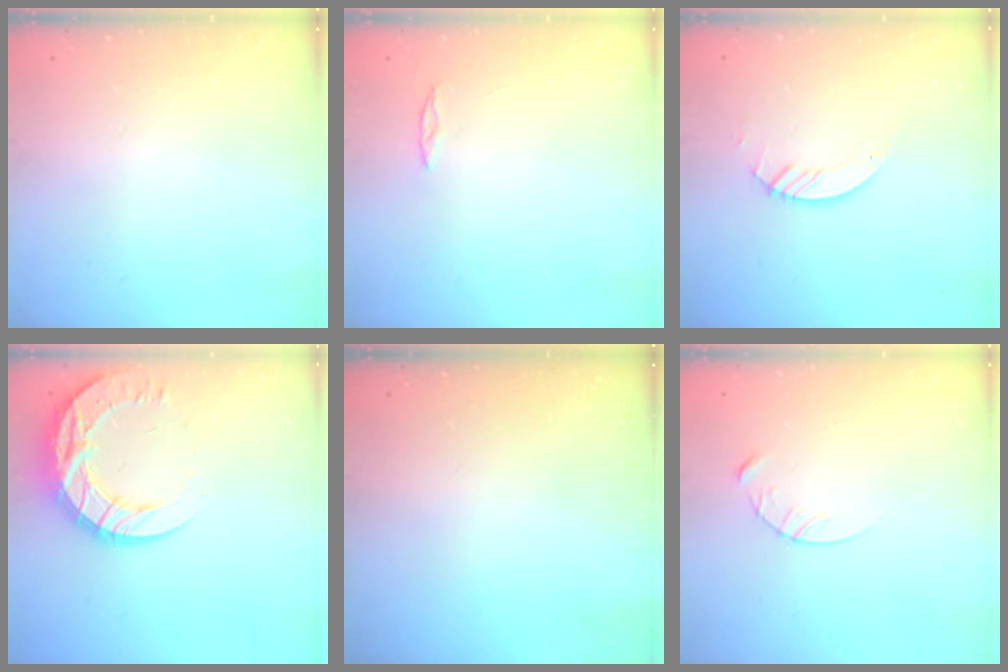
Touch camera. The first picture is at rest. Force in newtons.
{"total": 2.0, "press": 2.0, "slide": 0.2}
{"total": 2.9, "press": 2.9, "slide": 0.3}
{"total": 16.8, "press": 16.7, "slide": 1.7}
{"total": 0.0}
{"total": 4.6, "press": 4.5, "slide": 0.5}